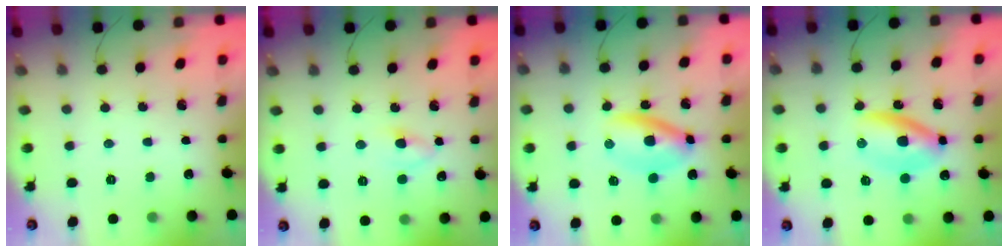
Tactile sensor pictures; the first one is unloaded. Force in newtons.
{"total": 3.0, "press": 2.7, "slide": 1.2}
{"total": 5.7, "press": 5.6, "slide": 1.1}
{"total": 6.7, "press": 6.7, "slide": 0.4}